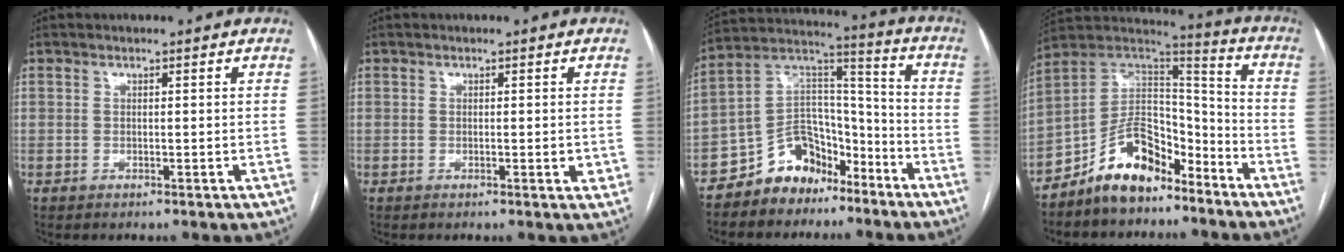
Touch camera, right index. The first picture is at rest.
{"total": 1.5, "force": [-0.2, 0.4, 1.5], "torque": [-0.024, -0.001, 0.000]}
{"total": 11.9, "force": [-8.6, 7.4, 3.9], "torque": [-0.072, 0.064, -0.153]}
{"total": 13.0, "force": [-9.2, 6.2, 6.8], "torque": [-0.123, 0.041, -0.168]}